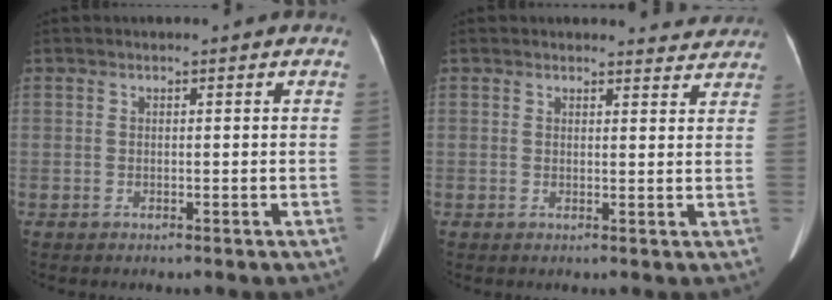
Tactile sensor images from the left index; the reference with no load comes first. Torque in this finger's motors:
{"motor_torque": [-0.25, -0.20, -0.35, -0.16]}